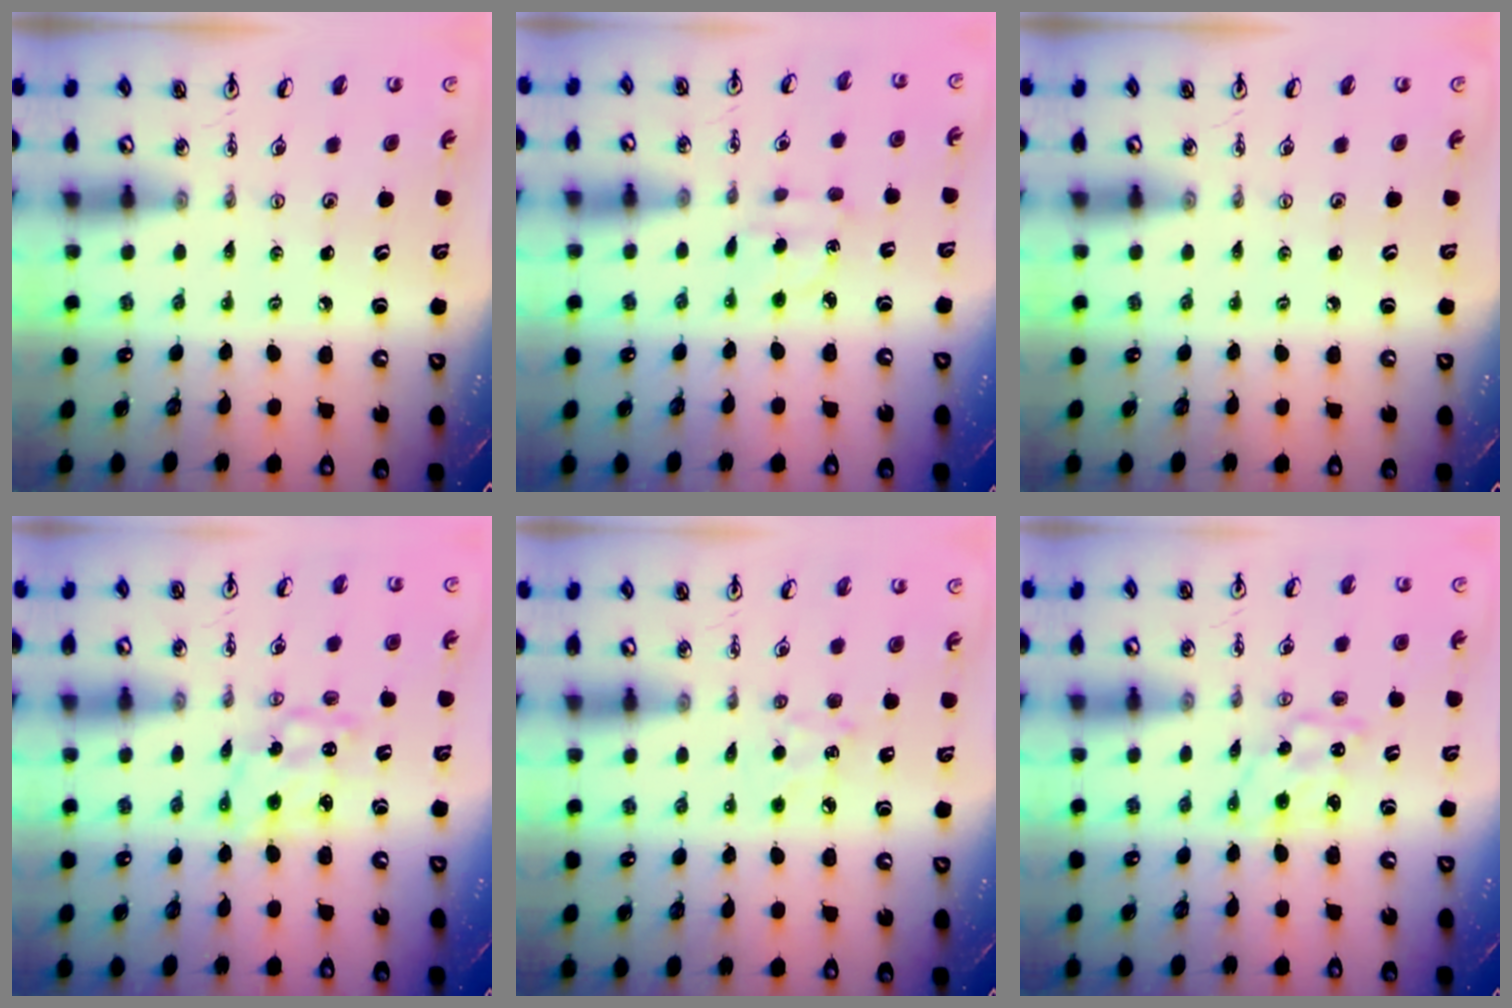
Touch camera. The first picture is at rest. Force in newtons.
{"total": 3.2, "press": 3.1, "slide": 0.4}
{"total": 0.0}
{"total": 2.6, "press": 2.6, "slide": 0.3}
{"total": 5.4, "press": 5.4, "slide": 0.7}
{"total": 2.0, "press": 2.0, "slide": 0.2}